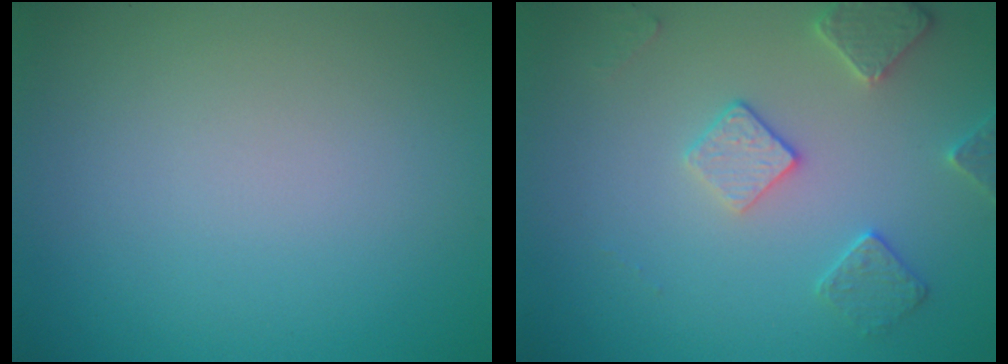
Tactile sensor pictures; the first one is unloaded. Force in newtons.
{"total": 2.9, "press": 2.9, "slide": 0.1}